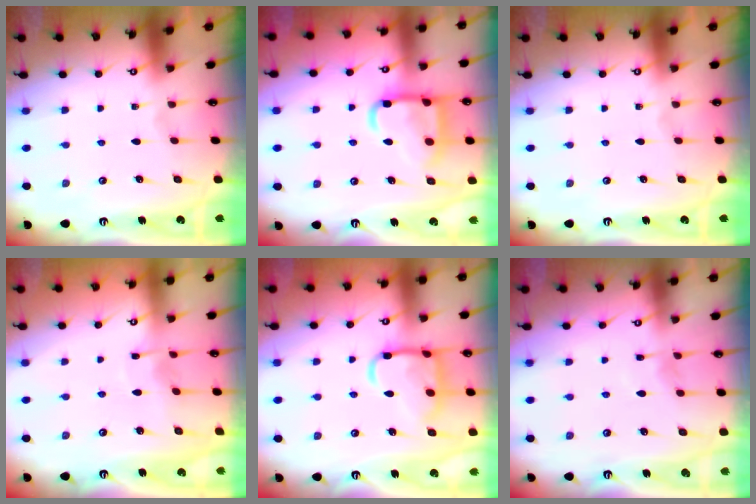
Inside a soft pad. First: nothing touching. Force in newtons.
{"total": 15.8, "press": 15.7, "slide": 1.6}
{"total": 0.0}
{"total": 2.8, "press": 2.8, "slide": 0.3}
{"total": 14.4, "press": 14.4, "slide": 1.3}
{"total": 5.1, "press": 5.0, "slide": 0.5}